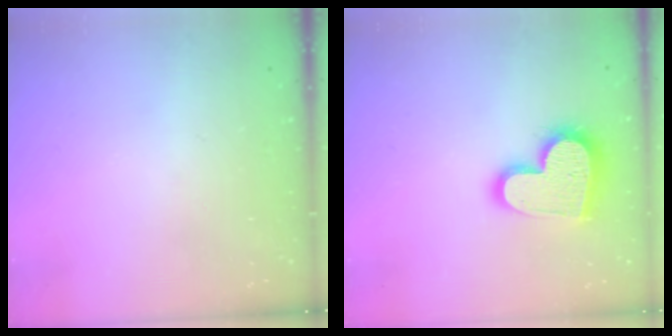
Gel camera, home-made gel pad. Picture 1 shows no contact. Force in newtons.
{"total": 16.7, "press": 16.7, "slide": 1.0}